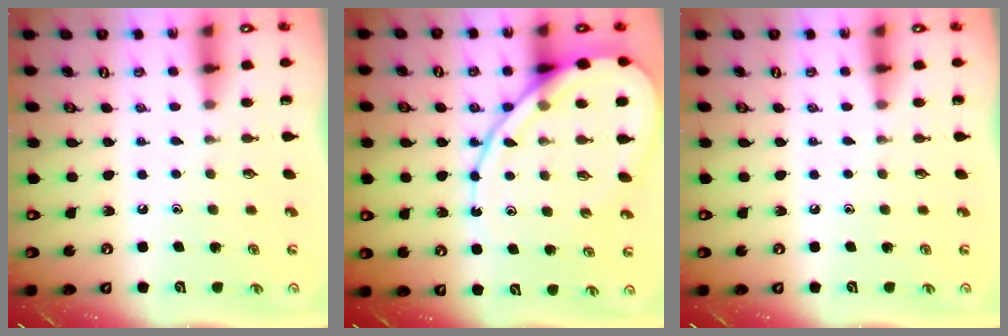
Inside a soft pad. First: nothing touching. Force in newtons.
{"total": 14.7, "press": 14.6, "slide": 1.7}
{"total": 0.0}